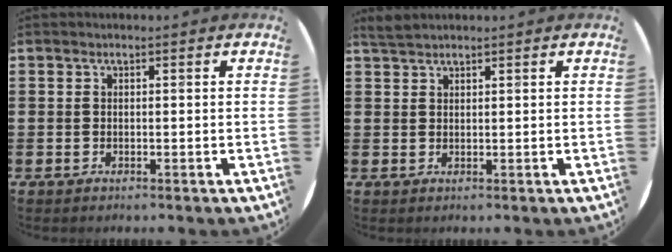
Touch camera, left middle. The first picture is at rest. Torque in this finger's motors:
{"motor_torque": [0.35, -0.31, 0.00, -0.01]}